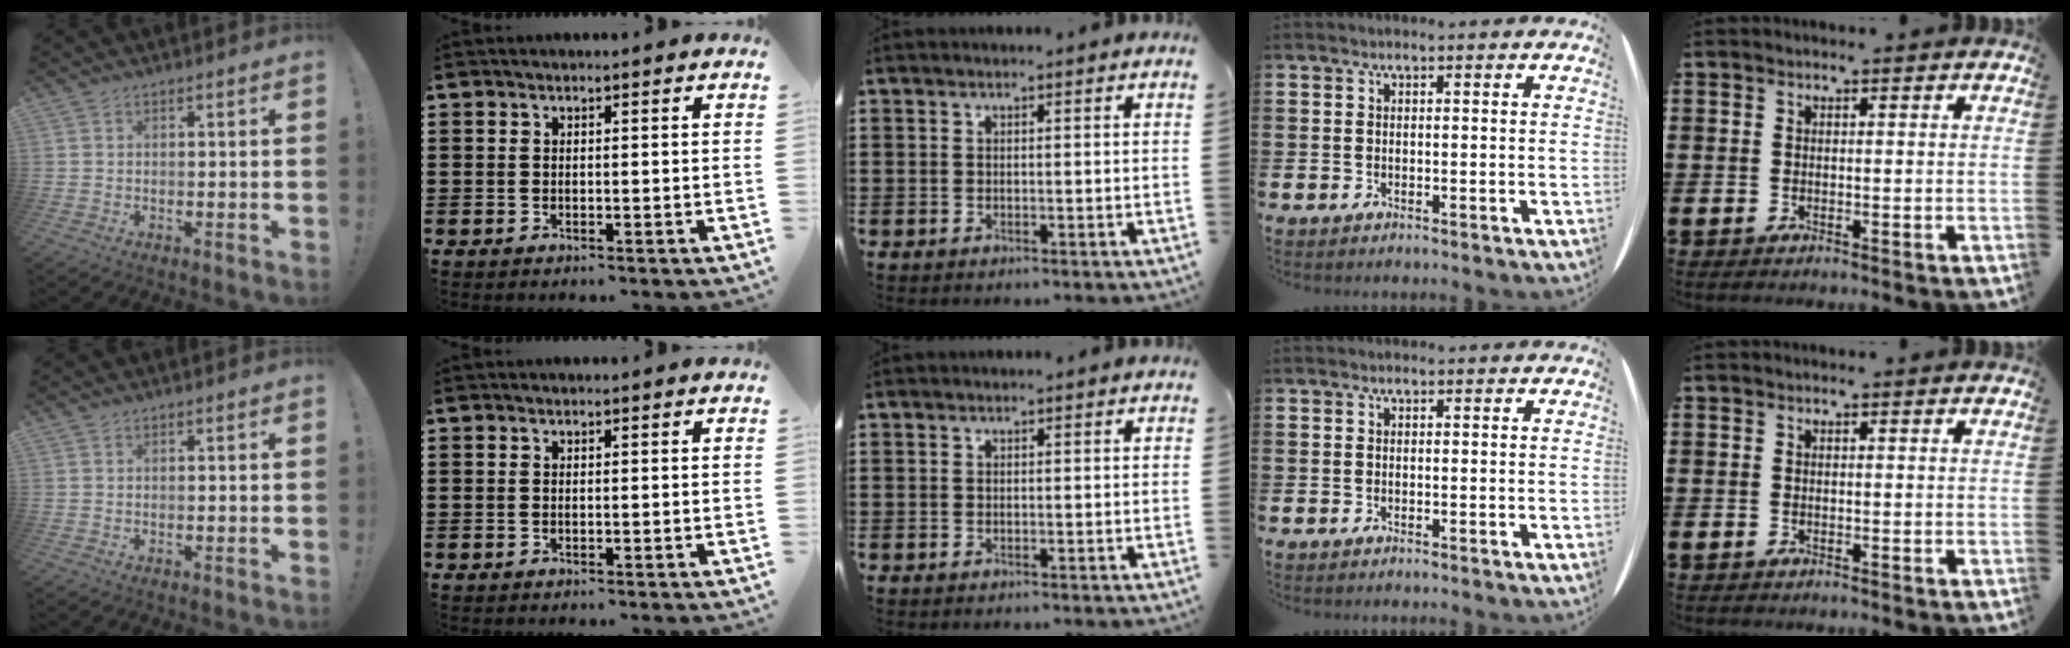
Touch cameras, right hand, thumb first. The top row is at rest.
{}